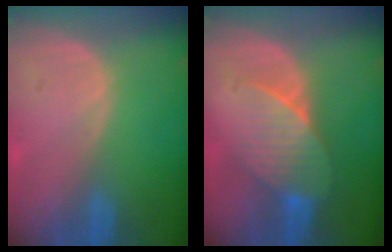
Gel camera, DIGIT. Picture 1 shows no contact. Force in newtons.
{"total": 7.3, "press": 6.9, "slide": 2.5}